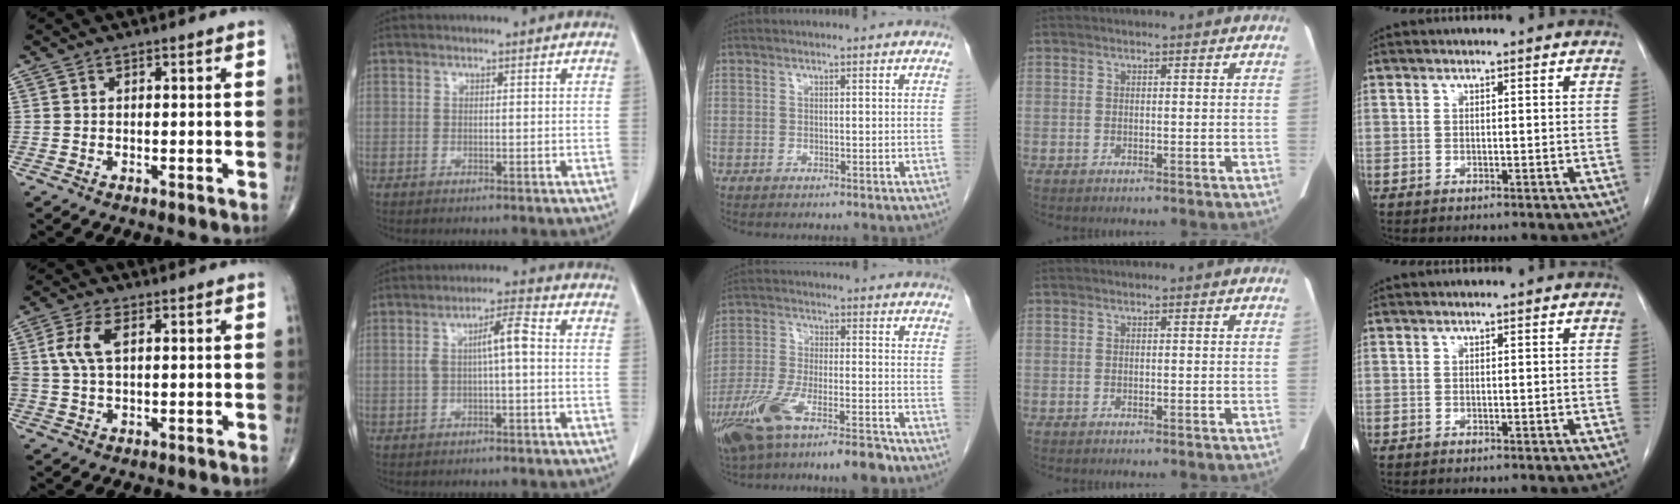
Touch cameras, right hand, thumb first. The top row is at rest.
{"thumb": {"total": 6.5, "force": [1.5, 3.3, 5.4], "torque": [-0.130, 0.010, 0.030]}, "index": {"total": 5.1, "force": [0.2, 0.6, 5.1], "torque": [-0.088, 0.015, 0.003]}, "middle": {"total": 12.8, "force": [-8.8, 2.3, 9.0], "torque": [-0.174, -0.014, -0.154]}}